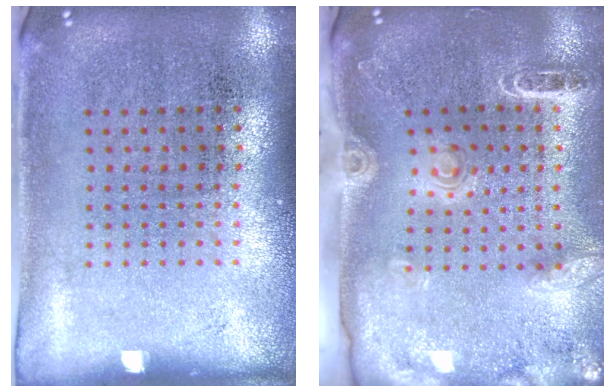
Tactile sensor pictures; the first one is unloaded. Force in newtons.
{"total": 2.0, "press": 1.8, "slide": 0.7}